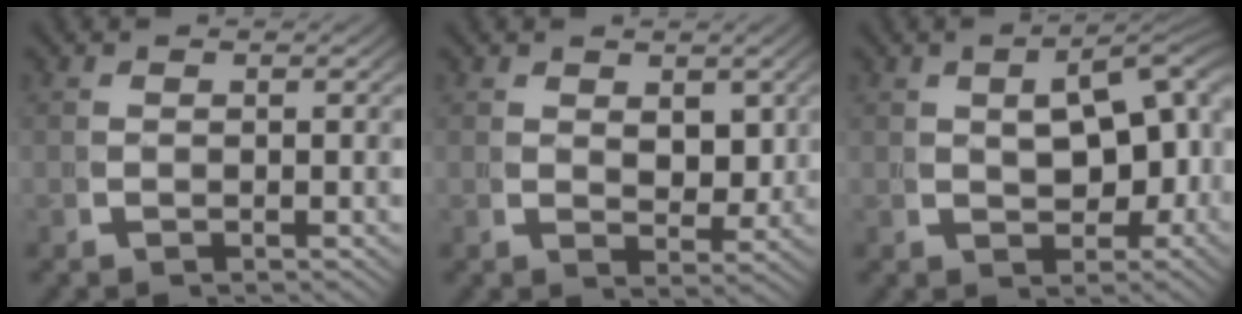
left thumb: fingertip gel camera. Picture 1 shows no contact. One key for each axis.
{"total": 2.2, "fx": 1.4, "fy": 1.2, "fz": 1.2, "tx": -0.017, "ty": -0.017, "tz": 0.034}
{"total": 6.9, "fx": 0.9, "fy": 4.1, "fz": 5.5, "tx": -0.070, "ty": -0.004, "tz": 0.024}